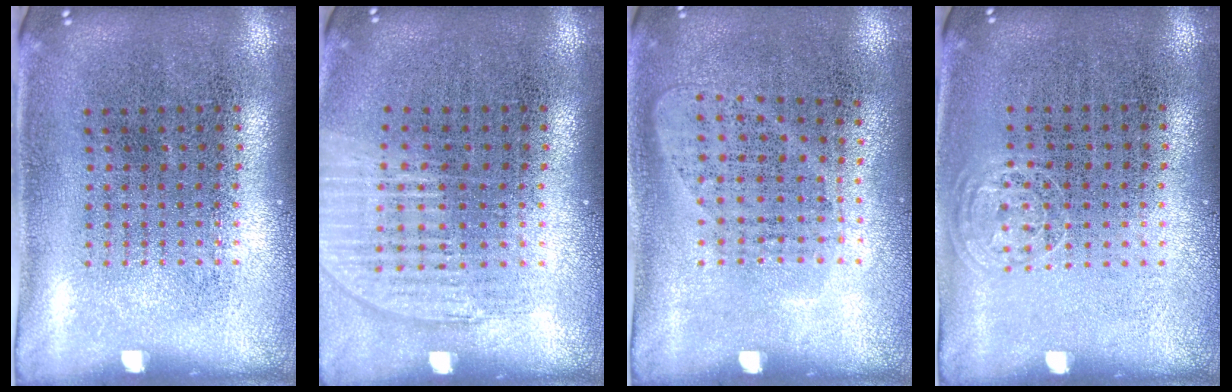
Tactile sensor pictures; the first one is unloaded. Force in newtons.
{"total": 1.2, "press": 1.1, "slide": 0.4}
{"total": 1.0, "press": 0.8, "slide": 0.5}
{"total": 0.6, "press": 0.6, "slide": 0.3}